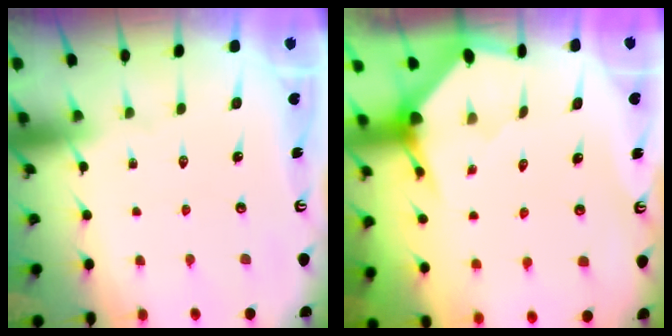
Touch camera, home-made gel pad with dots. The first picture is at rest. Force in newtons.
{"total": 3.3, "press": 3.3, "slide": 0.1}